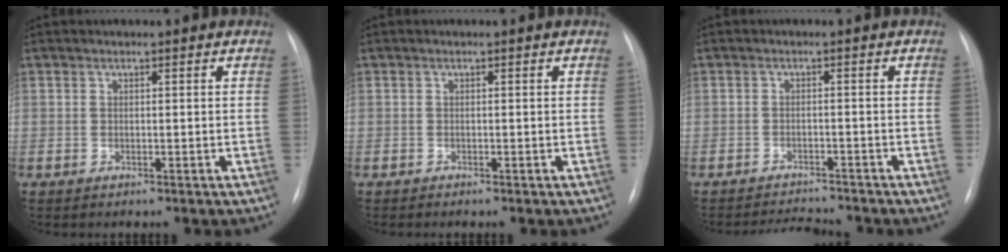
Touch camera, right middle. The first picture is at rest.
{"total": 0.0}
{"total": 4.4, "force": [-4.4, 0.2, 0.2], "torque": [-0.006, -0.006, -0.067]}